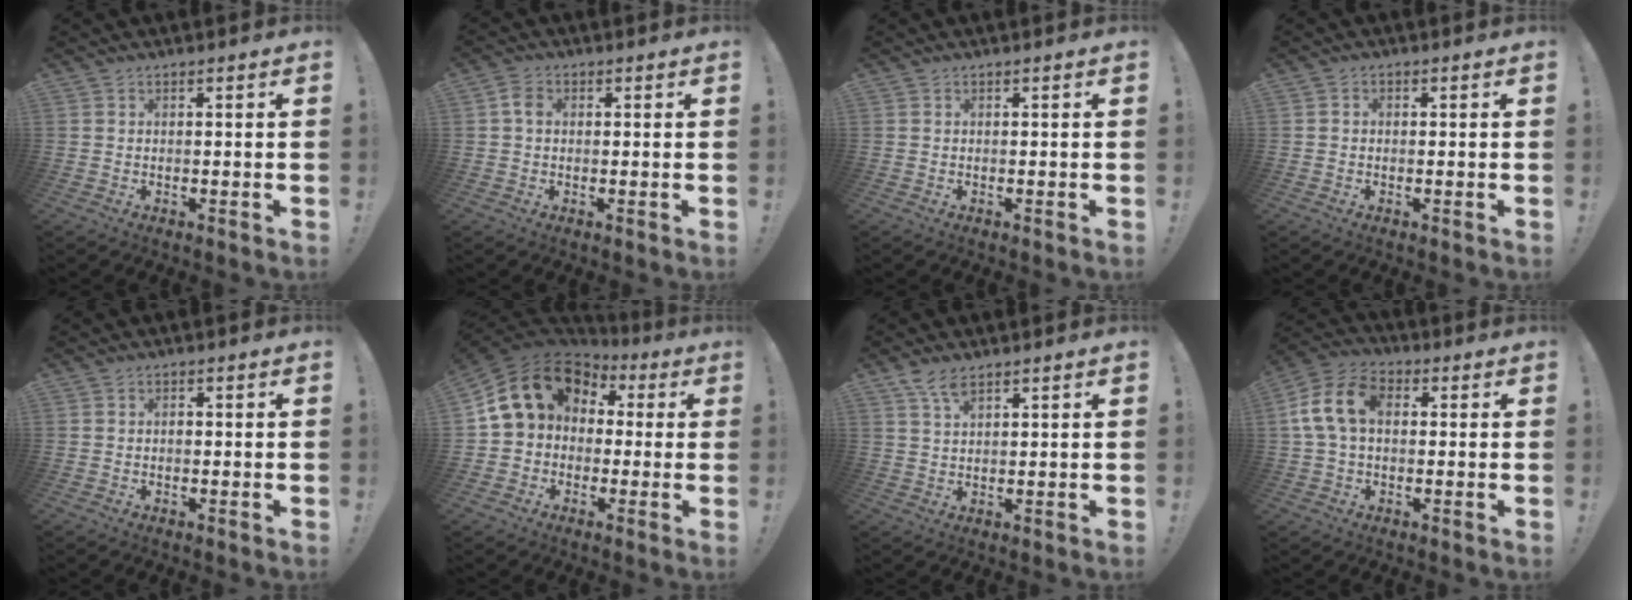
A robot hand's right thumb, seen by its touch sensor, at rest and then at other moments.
{"total": 3.6, "force": [0.6, 2.6, 2.4], "torque": [-0.039, 0.007, 0.011]}
{"total": 0.0}
{"total": 1.1, "force": [-0.5, 0.8, 0.5], "torque": [-0.006, 0.003, -0.009]}
{"total": 0.9, "force": [-0.4, 0.7, 0.5], "torque": [-0.010, 0.004, -0.007]}
{"total": 16.9, "force": [5.0, 13.1, 9.4], "torque": [-0.155, -0.009, 0.103]}
{"total": 4.9, "force": [3.3, 1.9, 3.1], "torque": [-0.058, -0.013, 0.061]}
{"total": 12.7, "force": [1.8, 8.4, 9.3], "torque": [-0.187, 0.014, 0.036]}